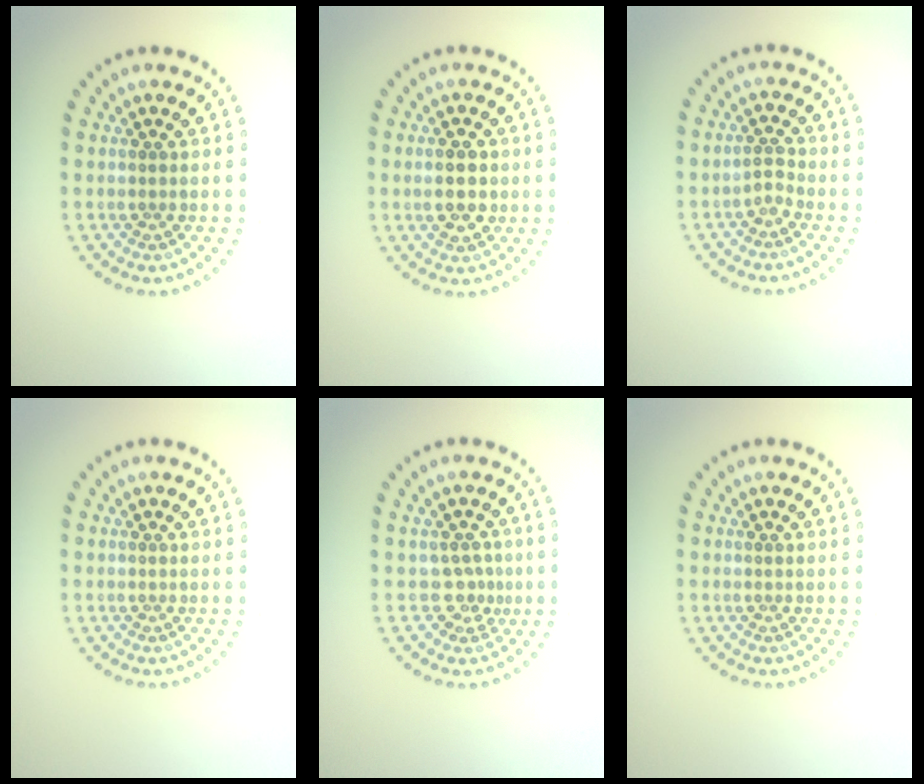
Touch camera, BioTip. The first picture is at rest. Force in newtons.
{"total": 3.2, "press": 3.2, "slide": 0.1}
{"total": 1.1, "press": 0.8, "slide": 0.8}
{"total": 0.0}
{"total": 2.1, "press": 1.5, "slide": 1.5}
{"total": 0.0}